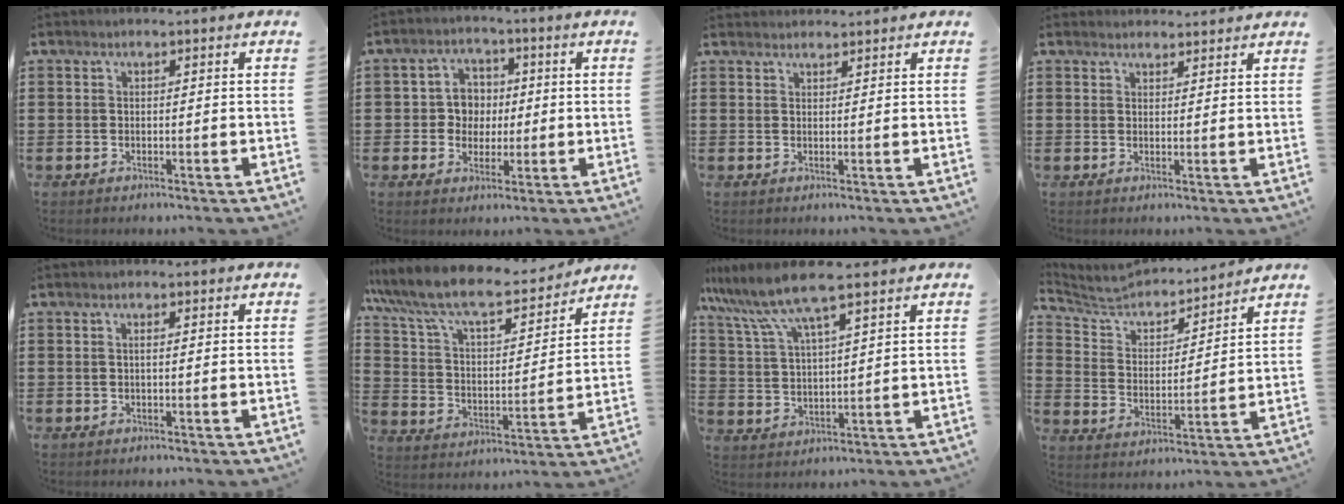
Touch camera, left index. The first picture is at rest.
{"total": 5.3, "force": [0.5, 4.9, 2.0], "torque": [-0.052, 0.013, 0.005]}
{"total": 1.4, "force": [1.4, 0.2, 0.0], "torque": [-0.002, 0.000, 0.028]}
{"total": 2.0, "force": [2.0, 0.4, -0.1], "torque": [-0.004, 0.000, 0.039]}
{"total": 0.9, "force": [0.0, 0.2, 0.9], "torque": [-0.016, -0.002, 0.000]}
{"total": 9.7, "force": [8.6, 1.7, 4.3], "torque": [-0.119, -0.052, 0.146]}
{"total": 9.2, "force": [7.1, 0.9, 5.8], "torque": [-0.134, -0.023, 0.124]}
{"total": 4.9, "force": [4.7, 1.0, 1.0], "torque": [-0.046, -0.036, 0.076]}